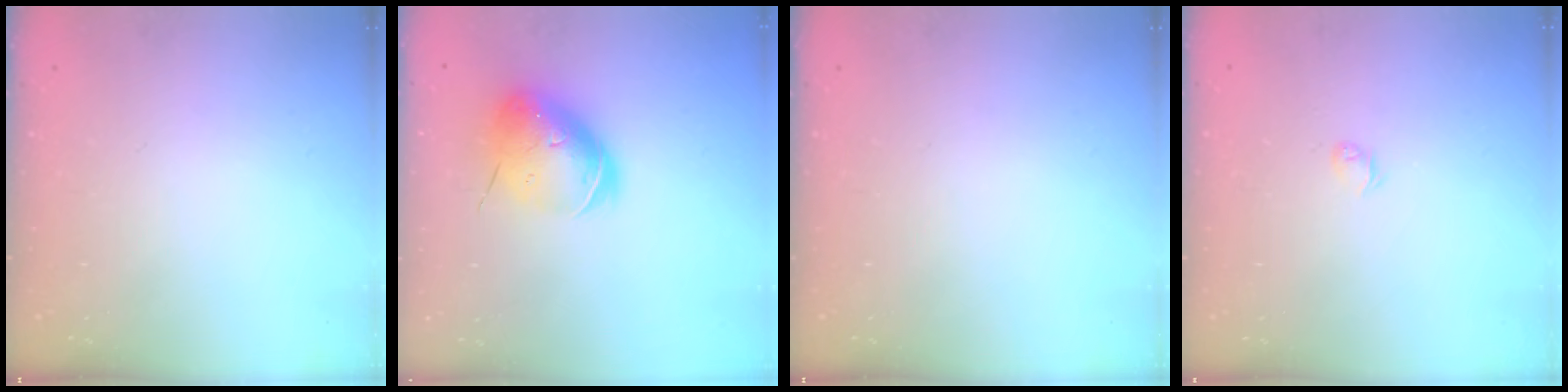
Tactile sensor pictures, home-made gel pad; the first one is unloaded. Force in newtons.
{"total": 10.9, "press": 10.8, "slide": 1.8}
{"total": 0.0}
{"total": 2.6, "press": 2.5, "slide": 0.6}